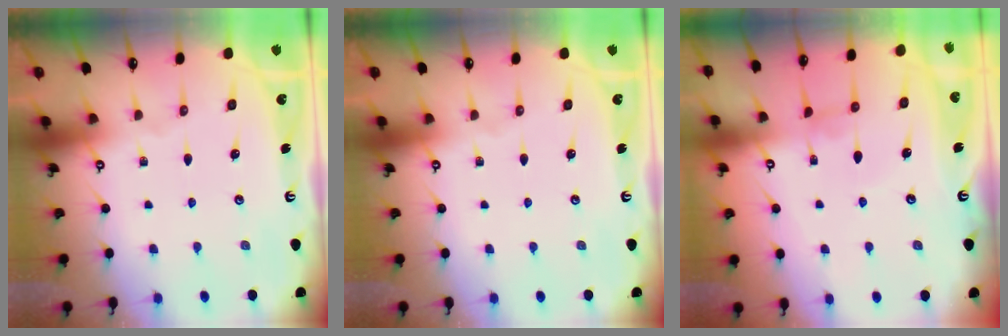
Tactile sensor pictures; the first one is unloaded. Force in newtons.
{"total": 0.0}
{"total": 0.6, "press": 0.6, "slide": 0.3}